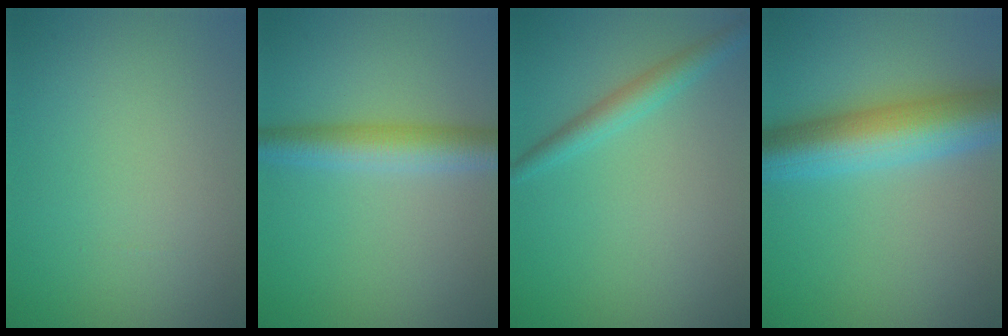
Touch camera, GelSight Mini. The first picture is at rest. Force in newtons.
{"total": 4.4, "press": 4.4, "slide": 0.0}
{"total": 2.3, "press": 2.3, "slide": 0.1}
{"total": 8.7, "press": 8.7, "slide": 0.3}